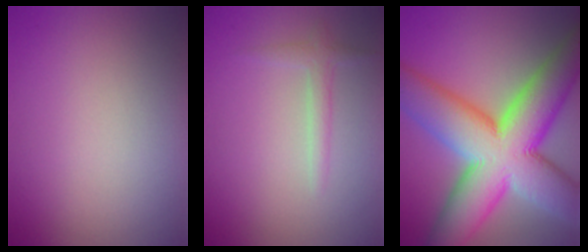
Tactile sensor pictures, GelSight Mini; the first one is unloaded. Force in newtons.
{"total": 1.5, "press": 1.5, "slide": 0.0}
{"total": 16.1, "press": 16.0, "slide": 0.6}